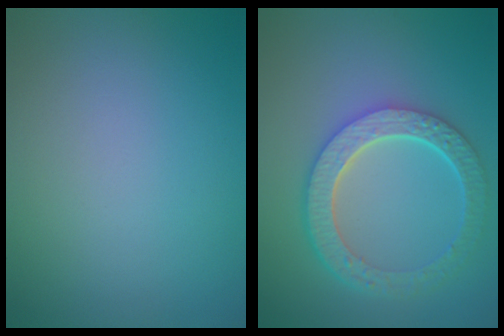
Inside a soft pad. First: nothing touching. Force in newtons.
{"total": 6.0, "press": 4.5, "slide": 4.0}